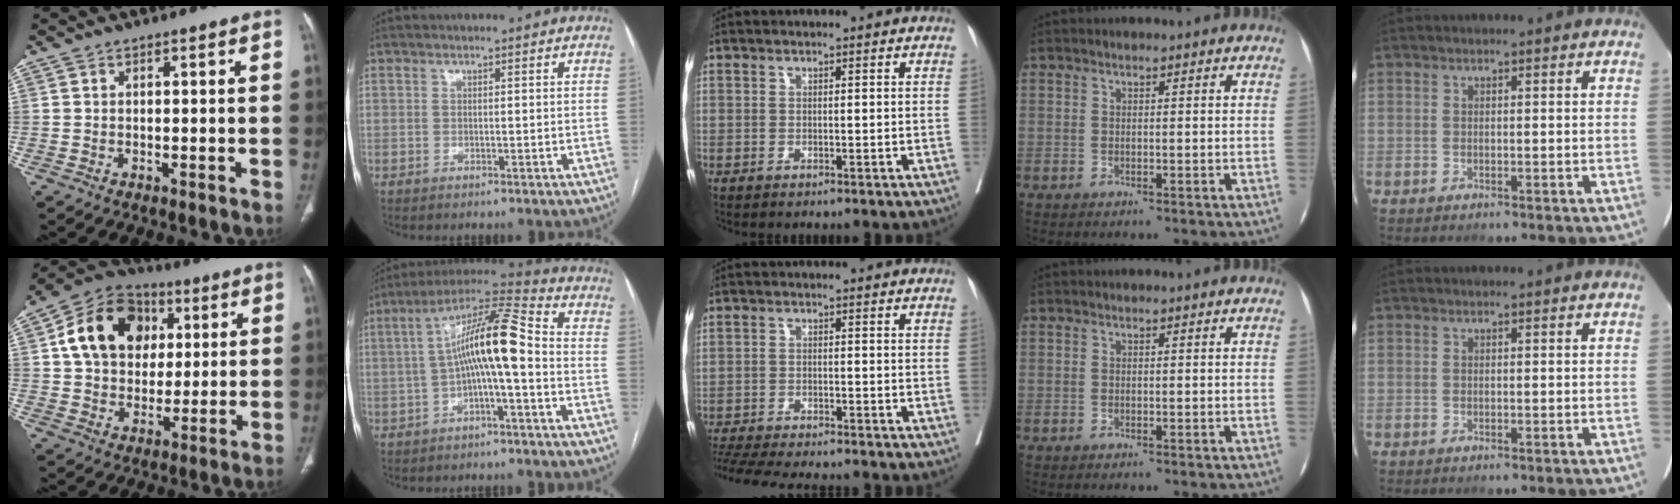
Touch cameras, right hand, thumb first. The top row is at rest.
{"thumb": {"total": 16.6, "force": [4.1, 13.0, 9.5], "torque": [-0.140, 0.008, 0.065]}, "index": {"total": 11.9, "force": [-1.0, 1.3, 11.8], "torque": [-0.210, 0.036, -0.020]}, "middle": {"total": 13.1, "force": [-11.8, 1.6, 5.5], "torque": [-0.095, -0.017, -0.174]}}